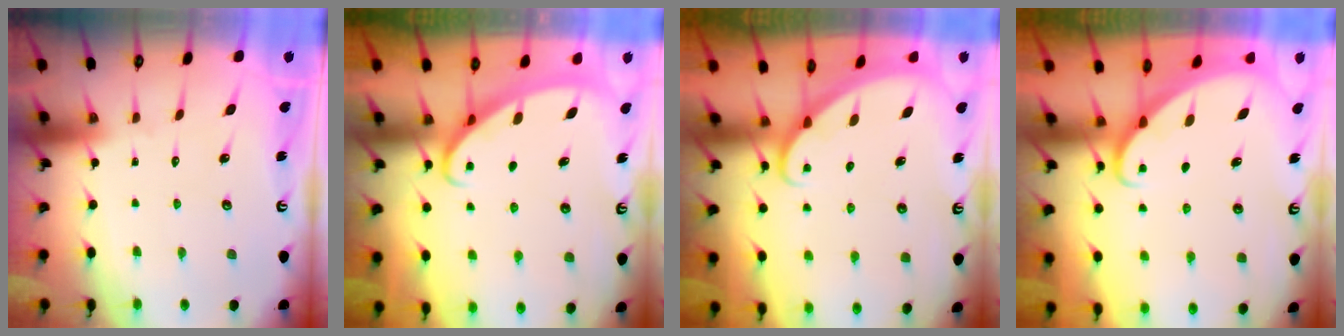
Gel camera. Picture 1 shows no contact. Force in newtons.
{"total": 2.5, "press": 2.5, "slide": 0.4}
{"total": 1.7, "press": 1.7, "slide": 0.1}
{"total": 2.0, "press": 2.0, "slide": 0.2}